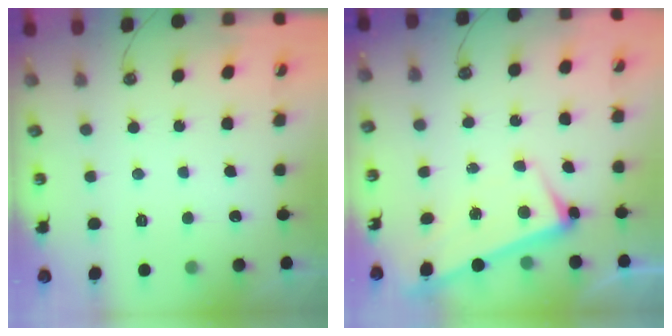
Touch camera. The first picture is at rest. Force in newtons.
{"total": 2.6, "press": 2.5, "slide": 0.7}